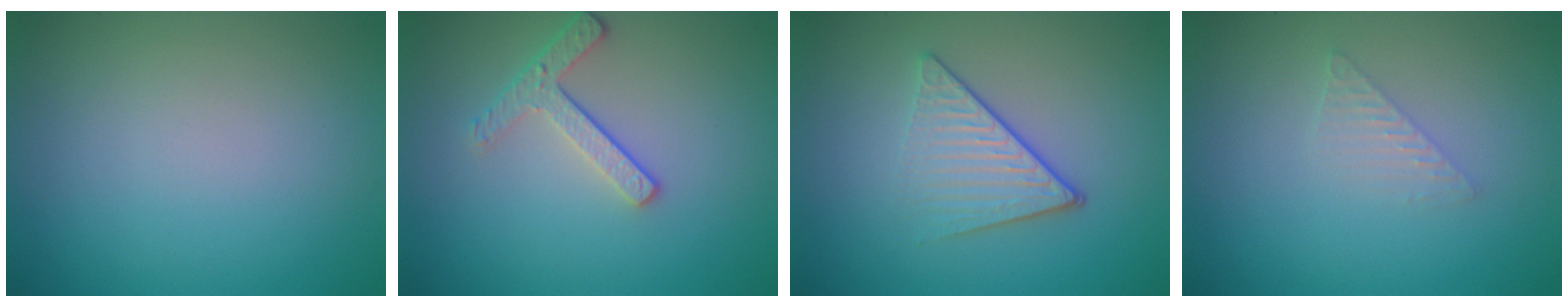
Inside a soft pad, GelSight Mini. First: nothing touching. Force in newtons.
{"total": 2.6, "press": 2.2, "slide": 1.3}
{"total": 4.1, "press": 2.8, "slide": 3.1}
{"total": 1.4, "press": 1.4, "slide": 0.1}